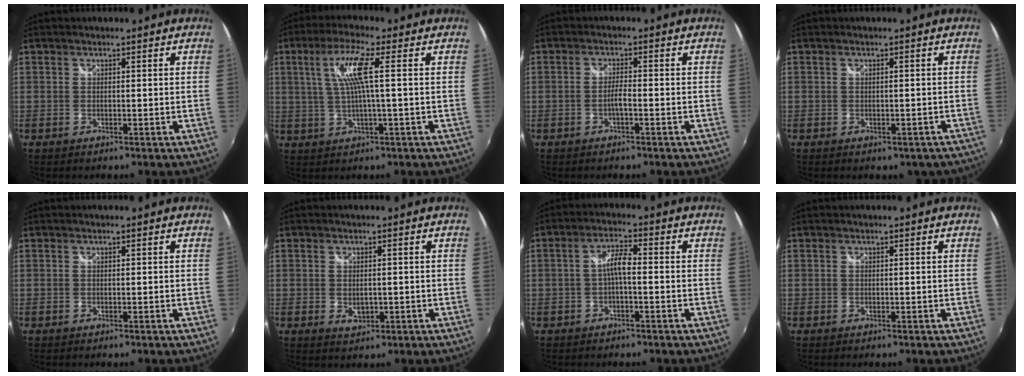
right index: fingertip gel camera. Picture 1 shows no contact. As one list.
[{"total": 7.7, "force": [1.7, -0.2, 7.5], "torque": [-0.144, 0.003, 0.037]}, {"total": 1.8, "force": [-0.9, 0.1, 1.6], "torque": [-0.030, 0.001, -0.018]}, {"total": 3.9, "force": [-2.9, 2.0, 1.6], "torque": [-0.028, -0.005, -0.024]}, {"total": 0.0}, {"total": 2.9, "force": [-0.4, 2.0, 2.0], "torque": [-0.034, -0.004, -0.004]}, {"total": 3.5, "force": [-0.9, 0.7, 3.4], "torque": [-0.067, 0.010, -0.017]}, {"total": 0.0}]